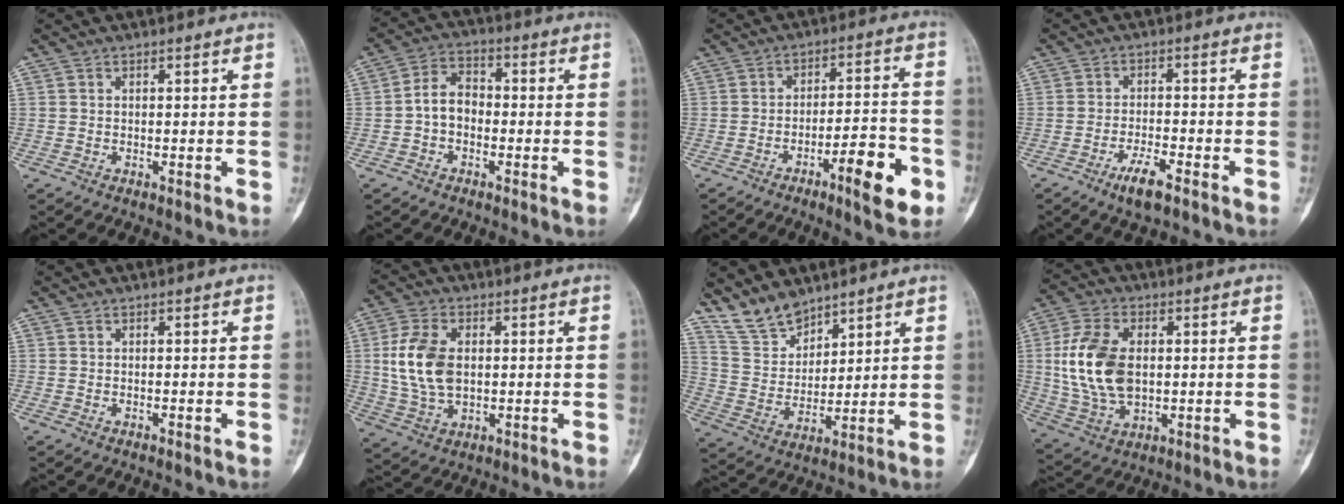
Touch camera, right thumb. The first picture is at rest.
{"total": 6.4, "force": [-1.2, 4.7, 4.2], "torque": [-0.059, 0.026, -0.034]}
{"total": 11.4, "force": [-5.4, 2.9, 9.6], "torque": [-0.131, 0.034, -0.079]}
{"total": 5.2, "force": [-3.3, 1.1, 3.9], "torque": [-0.077, 0.011, -0.061]}
{"total": 0.0}
{"total": 11.3, "force": [1.2, 7.0, 8.8], "torque": [-0.178, 0.000, 0.029]}
{"total": 8.8, "force": [7.6, 3.9, 2.0], "torque": [-0.023, -0.047, 0.164]}
{"total": 14.9, "force": [1.2, 9.2, 11.7], "torque": [-0.228, -0.002, 0.028]}